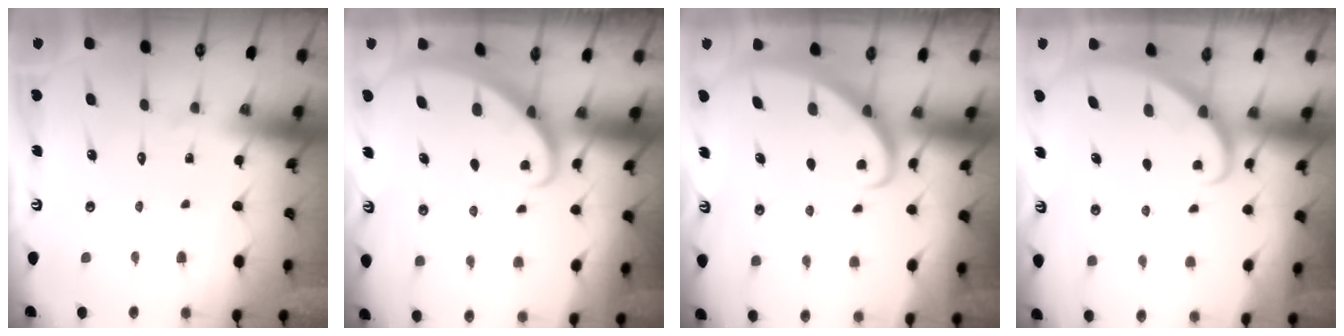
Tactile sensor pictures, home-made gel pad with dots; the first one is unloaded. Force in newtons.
{"total": 1.8, "press": 1.7, "slide": 0.1}
{"total": 2.8, "press": 2.8, "slide": 0.2}
{"total": 2.9, "press": 2.9, "slide": 0.2}